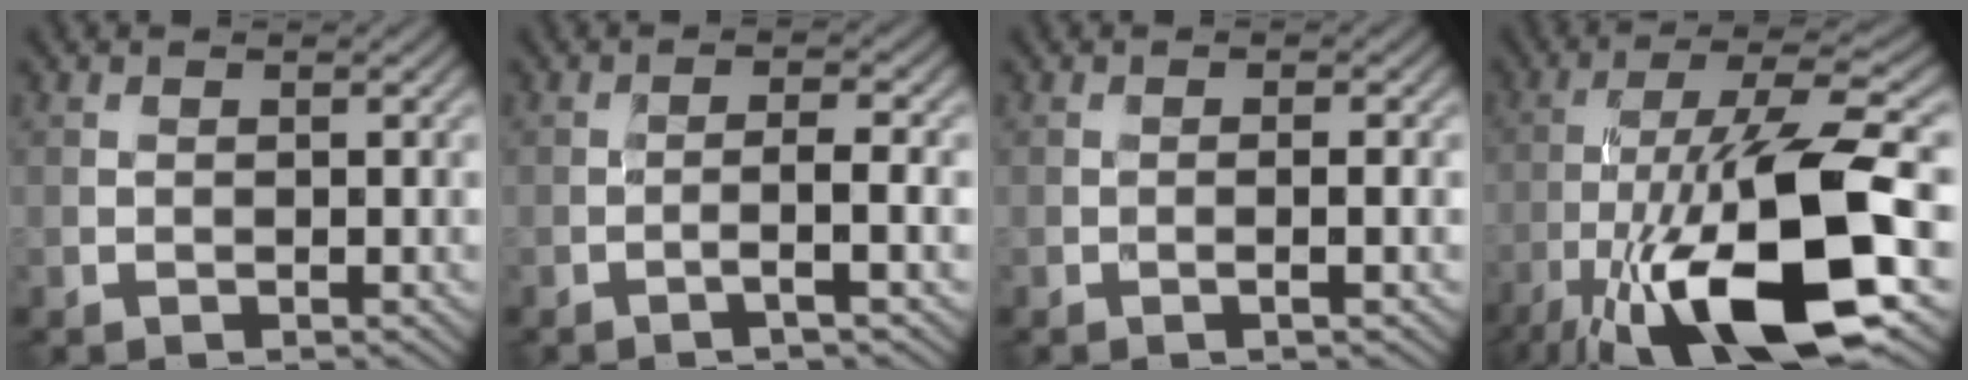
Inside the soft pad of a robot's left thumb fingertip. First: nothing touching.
{"total": 2.8, "force": [-1.2, 0.2, 2.5], "torque": [-0.037, 0.014, -0.037]}
{"total": 1.4, "force": [-0.4, 0.1, 1.4], "torque": [-0.019, 0.006, -0.012]}
{"total": 18.0, "force": [-7.7, 5.2, 15.5], "torque": [-0.286, 0.003, -0.139]}